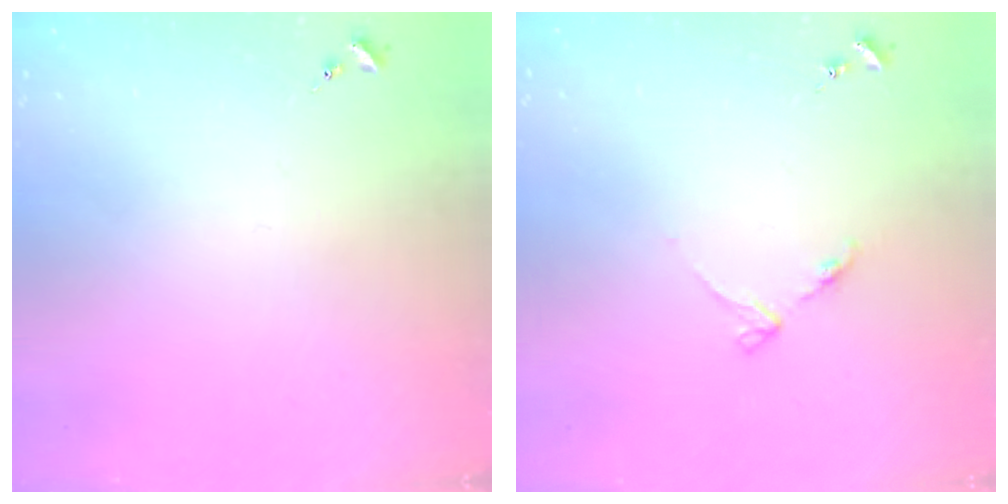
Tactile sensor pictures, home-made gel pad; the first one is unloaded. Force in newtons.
{"total": 4.0, "press": 4.0, "slide": 0.6}